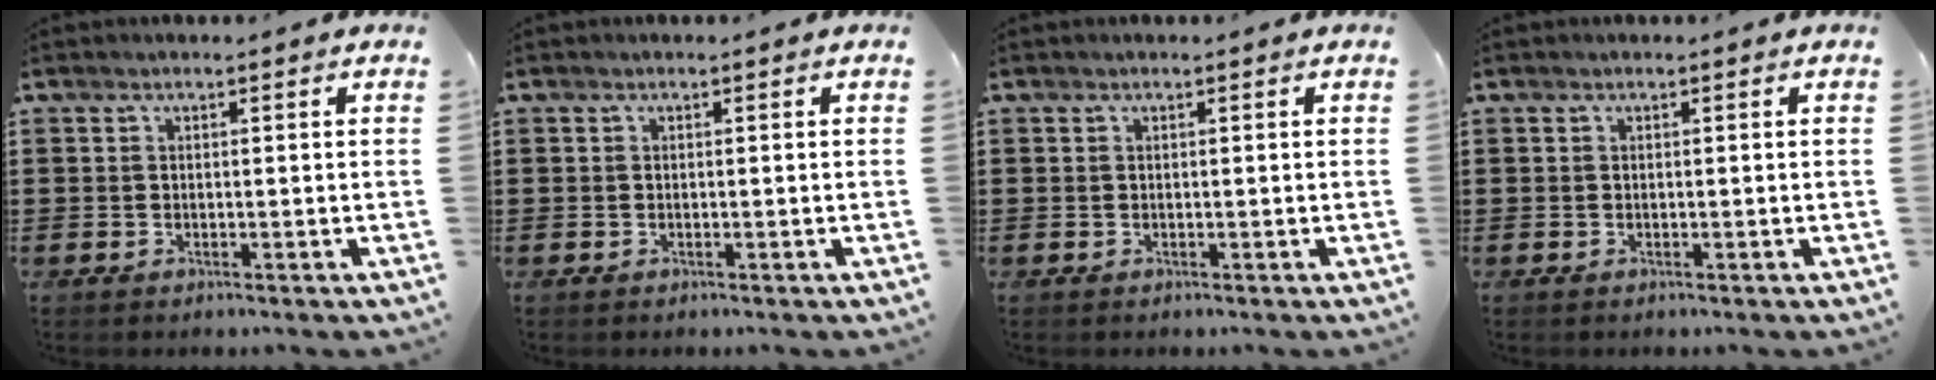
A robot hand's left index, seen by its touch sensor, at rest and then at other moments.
{"total": 0.0}
{"total": 0.0}
{"total": 0.0}